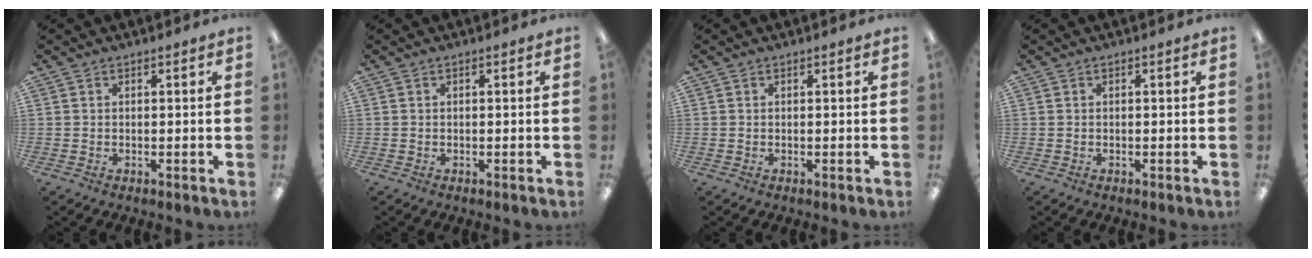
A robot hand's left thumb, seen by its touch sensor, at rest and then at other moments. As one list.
[{"total": 0.0}, {"total": 0.0}, {"total": 0.0}]